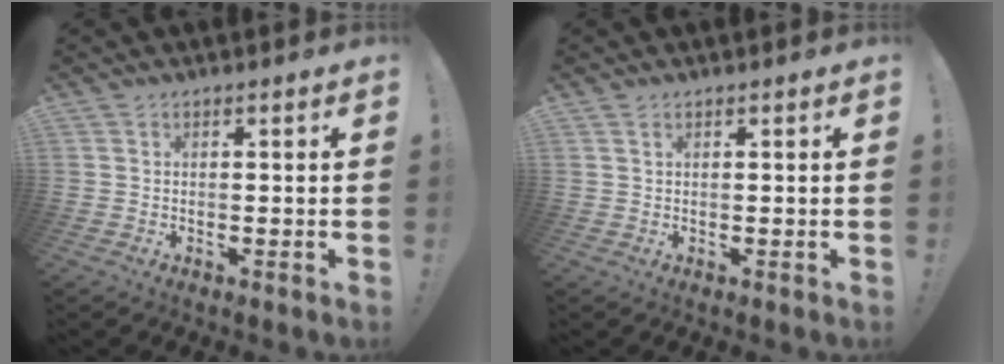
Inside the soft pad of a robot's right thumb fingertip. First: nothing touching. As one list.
[{"total": 0.7, "force": [0.4, 0.2, 0.6], "torque": [-0.019, 0.003, 0.009]}]